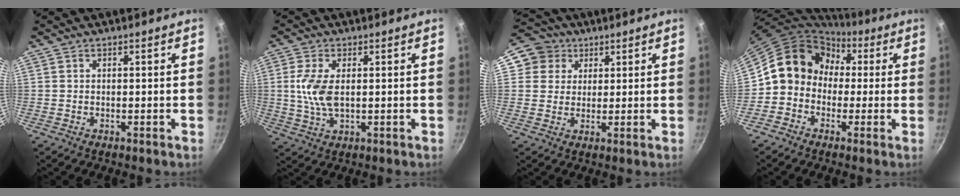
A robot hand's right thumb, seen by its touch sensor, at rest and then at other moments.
{"total": 7.0, "force": [0.7, 3.5, 6.1], "torque": [-0.127, -0.001, 0.013]}
{"total": 7.5, "force": [3.2, 6.7, 1.3], "torque": [0.011, 0.008, 0.042]}
{"total": 11.9, "force": [0.9, 10.5, 5.6], "torque": [-0.057, 0.034, -0.012]}